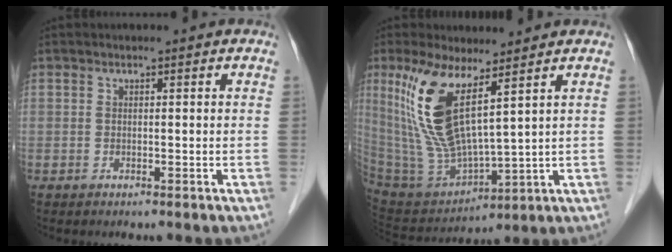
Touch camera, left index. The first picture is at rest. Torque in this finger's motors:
{"motor_torque": [1.57, -0.16, 0.53, 0.15]}